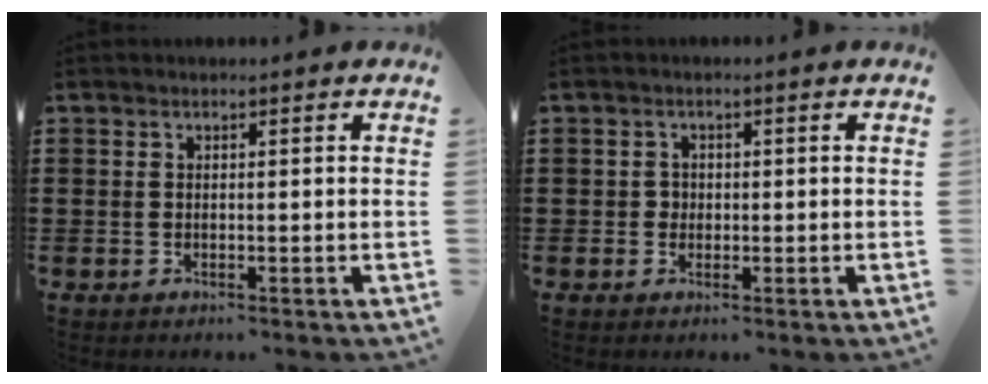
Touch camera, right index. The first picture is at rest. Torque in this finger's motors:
{"motor_torque": [0.04, 0.07, 0.02, 0.01]}